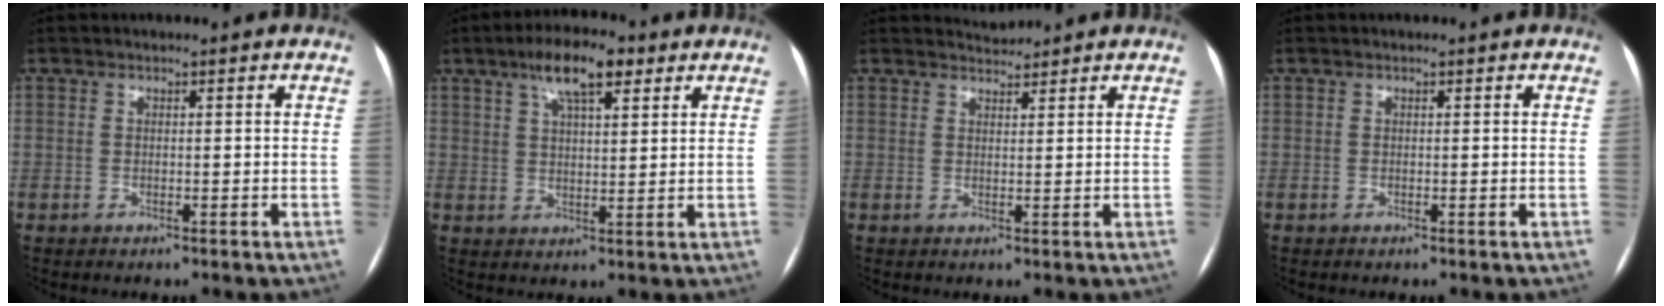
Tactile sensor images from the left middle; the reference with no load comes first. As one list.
[{"total": 8.2, "force": [4.8, 2.5, 6.2], "torque": [-0.112, 0.018, 0.080]}, {"total": 1.9, "force": [1.8, -0.1, -0.5], "torque": [-0.003, 0.004, 0.037]}, {"total": 0.0}]